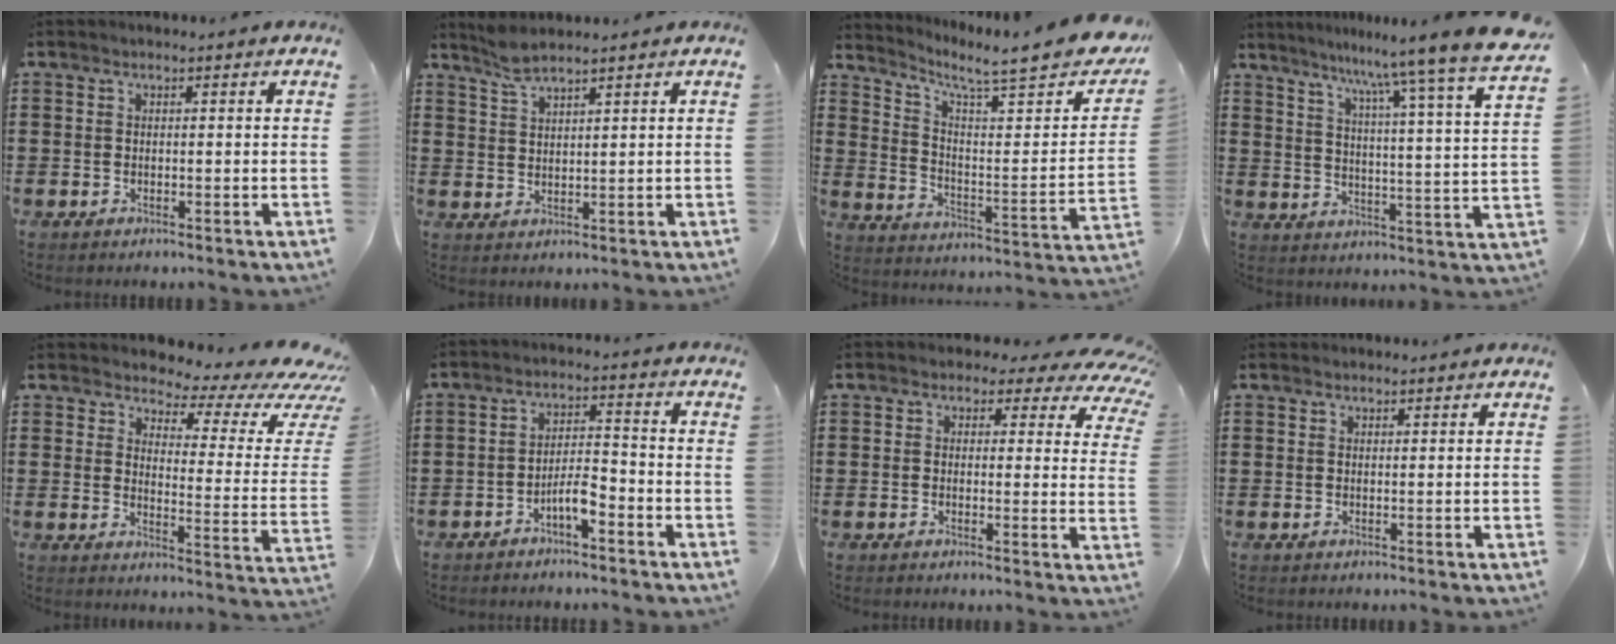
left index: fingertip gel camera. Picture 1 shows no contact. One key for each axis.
{"total": 3.4, "fx": 2.9, "fy": 0.3, "fz": 1.7, "tx": -0.040, "ty": 0.000, "tz": 0.053}
{"total": 7.3, "fx": 5.9, "fy": 0.5, "fz": 4.2, "tx": -0.084, "ty": -0.052, "tz": 0.088}
{"total": 9.0, "fx": 7.9, "fy": -2.2, "fz": 3.6, "tx": -0.080, "ty": -0.075, "tz": 0.120}
{"total": 4.3, "fx": 3.3, "fy": 1.6, "fz": 2.2, "tx": -0.047, "ty": -0.030, "tz": 0.050}
{"total": 4.4, "fx": -2.8, "fy": 1.0, "fz": 3.2, "tx": -0.064, "ty": 0.009, "tz": -0.055}
{"total": 3.1, "fx": 2.0, "fy": 1.9, "fz": 1.3, "tx": -0.025, "ty": -0.009, "tz": 0.029}
{"total": 0.8, "fx": 0.8, "fy": 0.3, "fz": 0.0, "tx": -0.002, "ty": 0.001, "tz": 0.016}